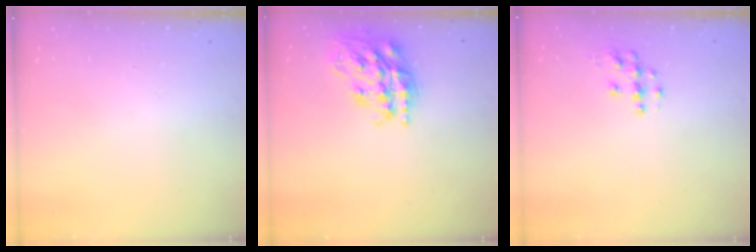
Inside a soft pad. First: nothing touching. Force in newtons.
{"total": 21.4, "press": 21.4, "slide": 1.6}
{"total": 4.8, "press": 4.8, "slide": 0.3}